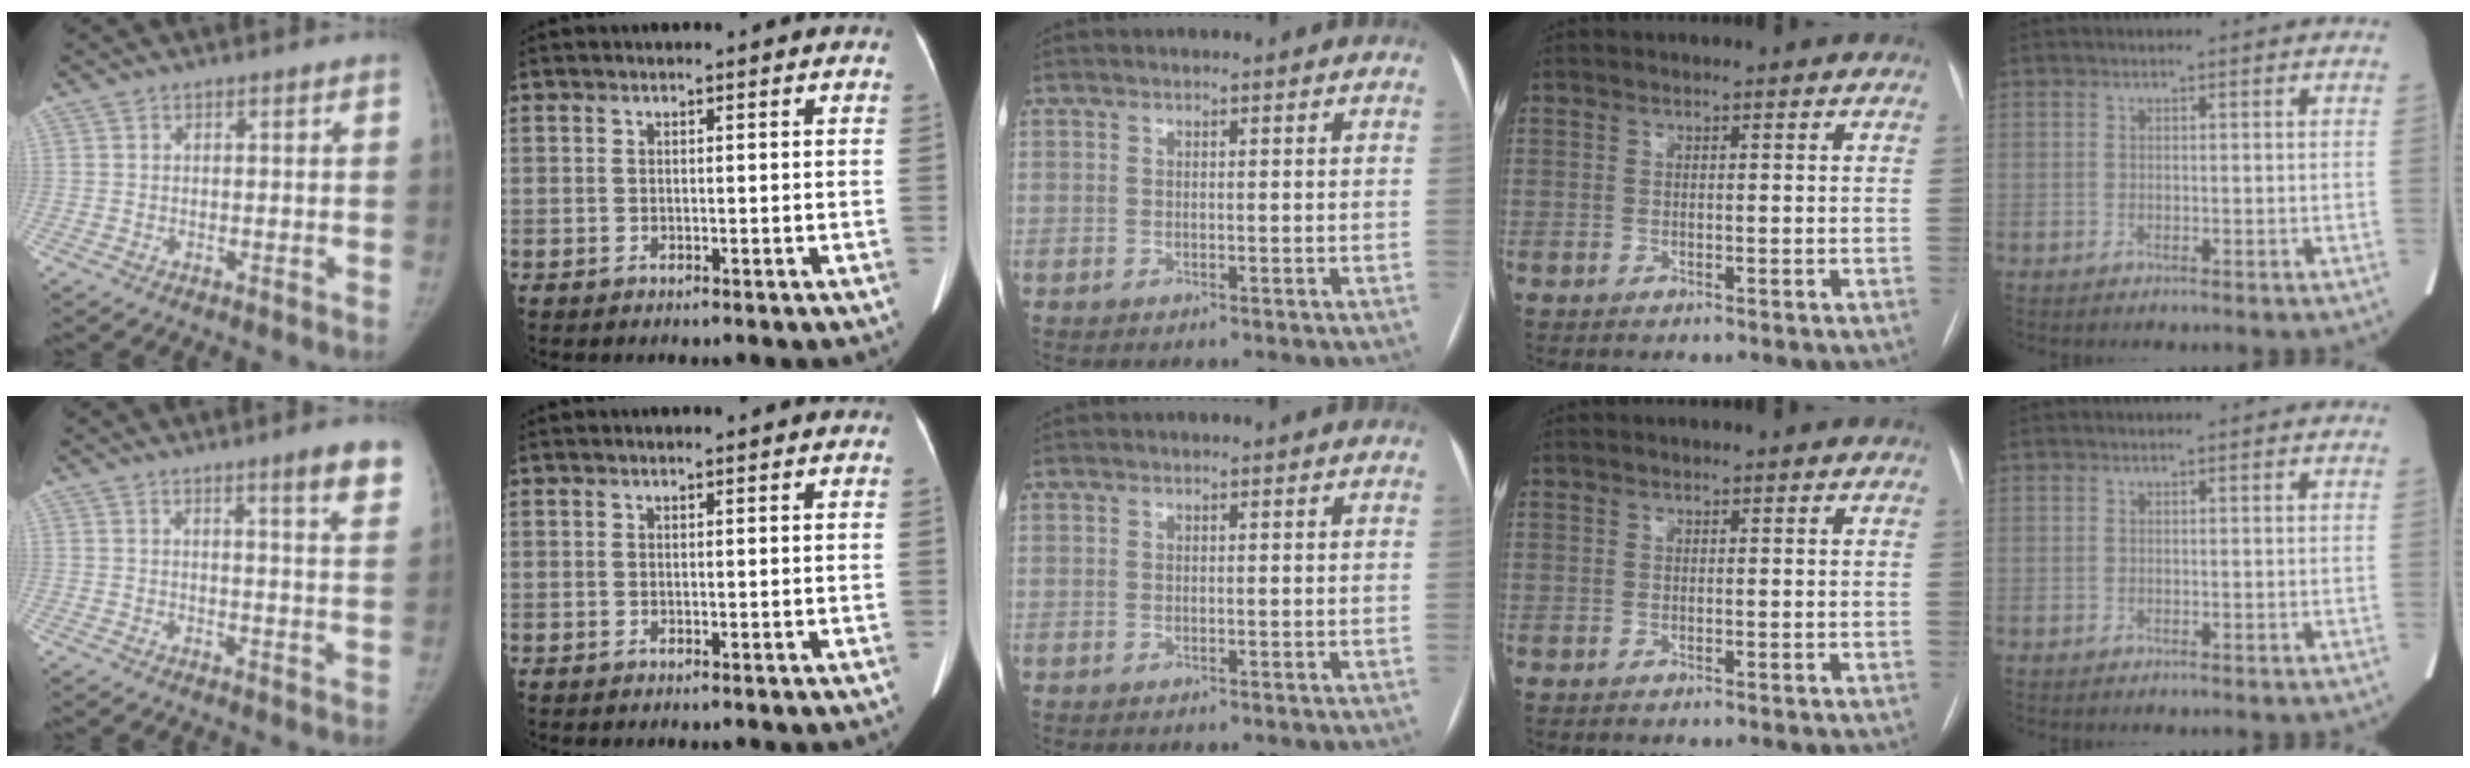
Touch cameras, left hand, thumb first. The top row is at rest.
{"thumb": {"total": 7.4, "force": [5.0, 0.3, 5.5], "torque": [-0.057, -0.026, 0.057]}}